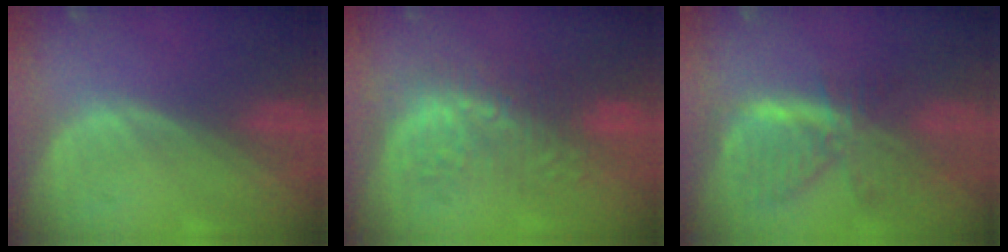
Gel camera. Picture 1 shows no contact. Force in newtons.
{"total": 8.9, "press": 8.7, "slide": 2.0}
{"total": 7.7, "press": 6.8, "slide": 3.5}